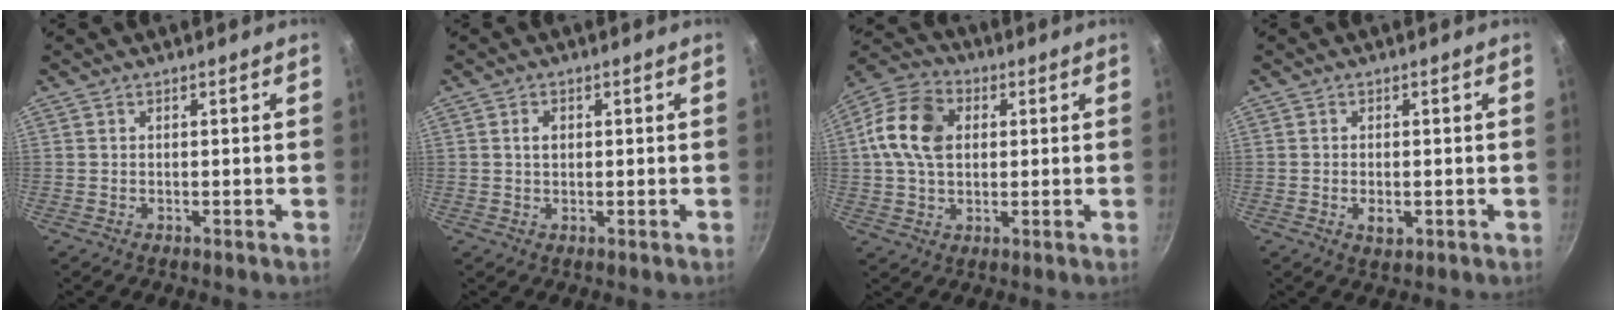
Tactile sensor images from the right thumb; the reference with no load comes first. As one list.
[{"total": 1.9, "force": [0.3, 1.4, 1.2], "torque": [-0.015, 0.004, 0.006]}, {"total": 12.9, "force": [2.0, 9.2, 8.8], "torque": [-0.147, 0.015, 0.019]}, {"total": 2.8, "force": [-0.7, 1.5, 2.2], "torque": [-0.040, -0.004, -0.008]}]